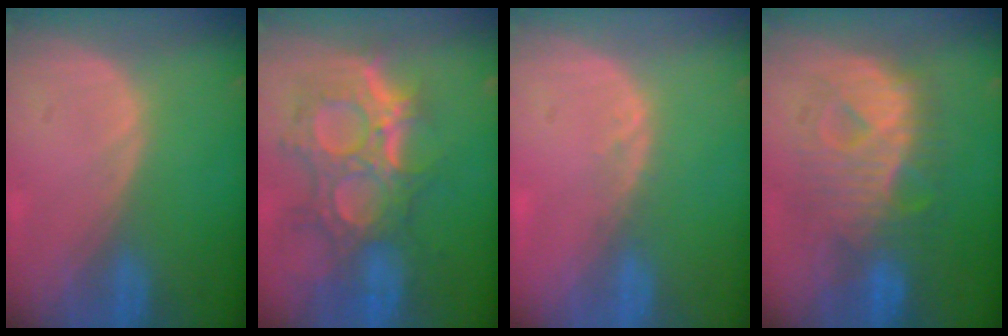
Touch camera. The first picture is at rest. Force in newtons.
{"total": 11.9, "press": 10.6, "slide": 5.4}
{"total": 1.3, "press": 1.2, "slide": 0.6}
{"total": 9.8, "press": 9.8, "slide": 0.6}